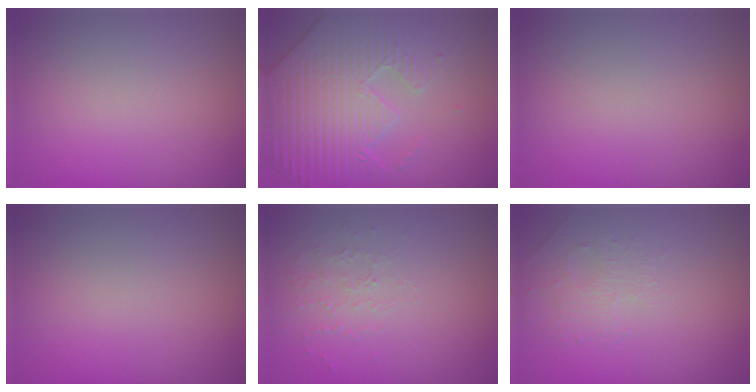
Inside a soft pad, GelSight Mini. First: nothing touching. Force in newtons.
{"total": 6.3, "press": 5.5, "slide": 3.2}
{"total": 0.0}
{"total": 0.0}
{"total": 1.0, "press": 0.6, "slide": 0.8}
{"total": 1.5, "press": 1.0, "slide": 1.1}